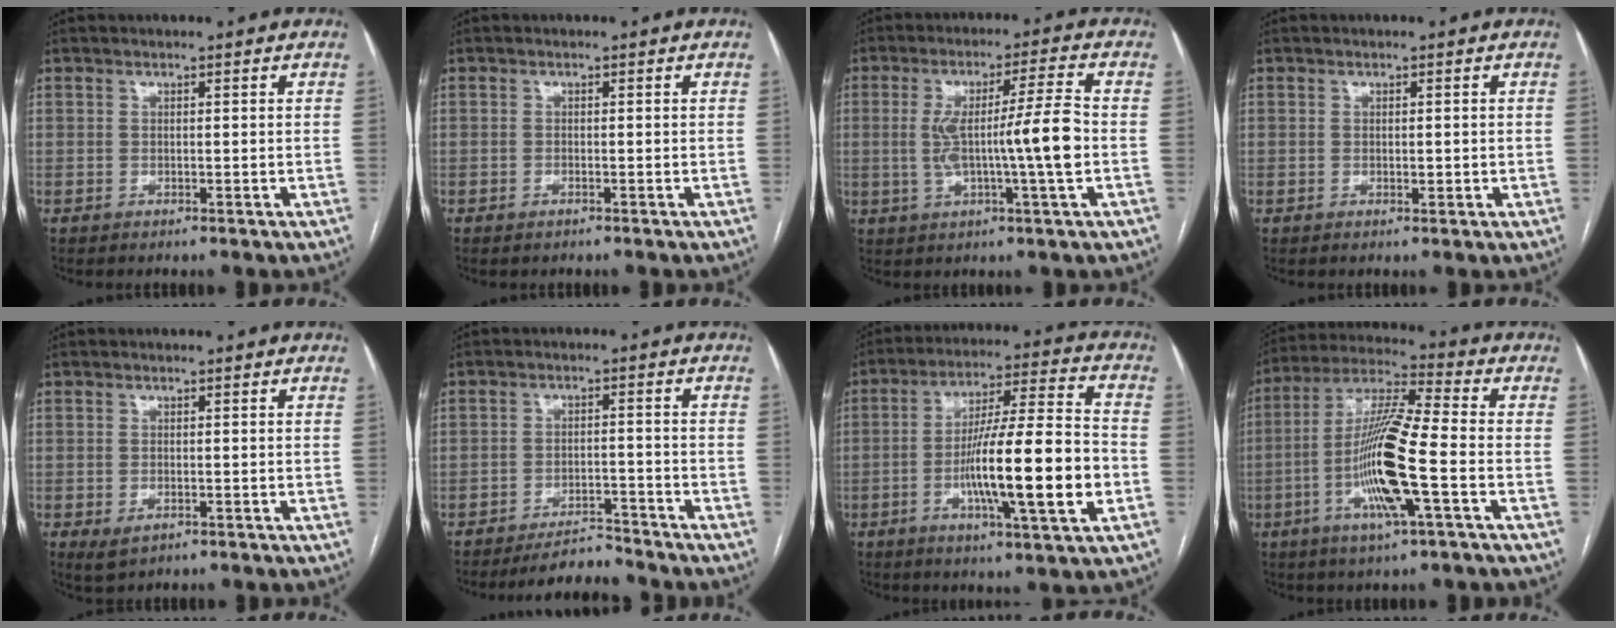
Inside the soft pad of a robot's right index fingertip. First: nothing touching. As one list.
[{"total": 0.7, "force": [-0.5, 0.2, 0.4], "torque": [-0.010, -0.001, -0.005]}, {"total": 10.8, "force": [-0.8, -0.6, 10.7], "torque": [-0.189, 0.008, -0.012]}, {"total": 0.9, "force": [0.0, 0.5, 0.7], "torque": [-0.008, -0.001, 0.002]}, {"total": 2.5, "force": [-1.1, 1.4, 1.8], "torque": [-0.036, -0.004, -0.007]}, {"total": 5.1, "force": [-5.0, 0.8, 0.4], "torque": [-0.002, -0.001, -0.080]}, {"total": 17.6, "force": [-4.2, 0.9, 17.1], "torque": [-0.286, -0.002, -0.068]}, {"total": 14.7, "force": [-4.0, 0.7, 14.1], "torque": [-0.281, -0.005, -0.080]}]